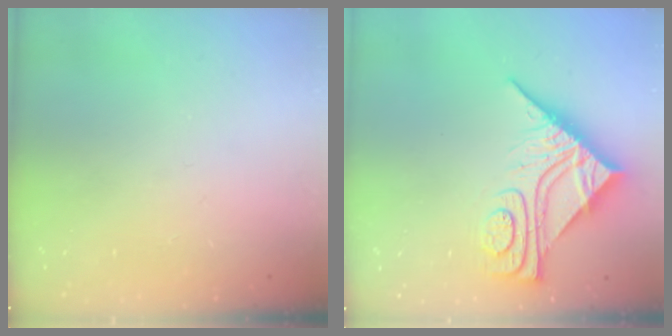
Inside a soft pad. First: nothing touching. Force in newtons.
{"total": 11.7, "press": 11.7, "slide": 1.1}